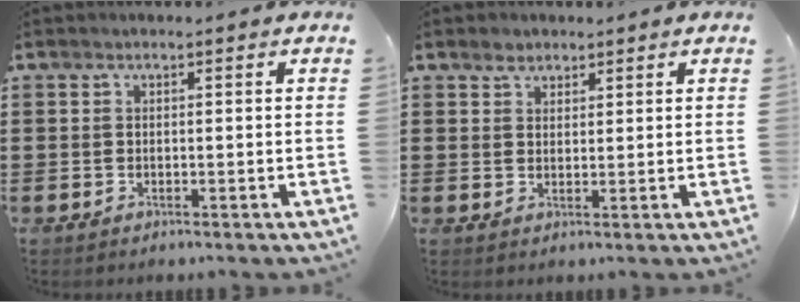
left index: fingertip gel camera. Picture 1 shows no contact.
{"total": 1.9, "force": [1.6, 1.1, -0.1], "torque": [-0.004, 0.004, 0.032]}